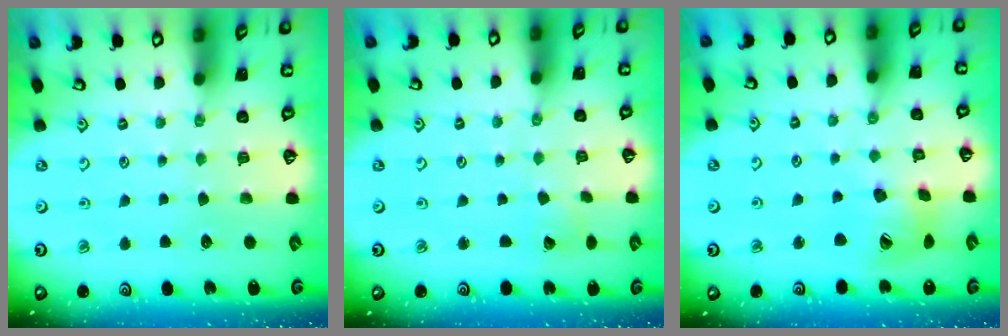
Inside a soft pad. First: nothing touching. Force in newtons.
{"total": 2.4, "press": 2.4, "slide": 0.2}
{"total": 15.2, "press": 15.1, "slide": 2.0}